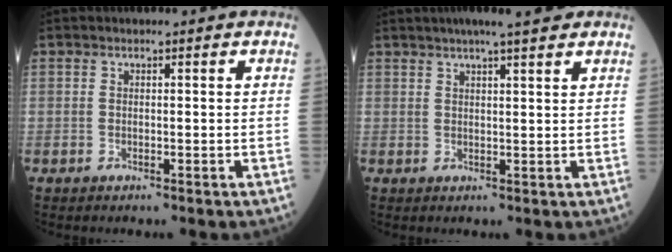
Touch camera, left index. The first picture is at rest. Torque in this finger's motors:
{"motor_torque": [0.49, -0.66, 0.00, 0.04]}